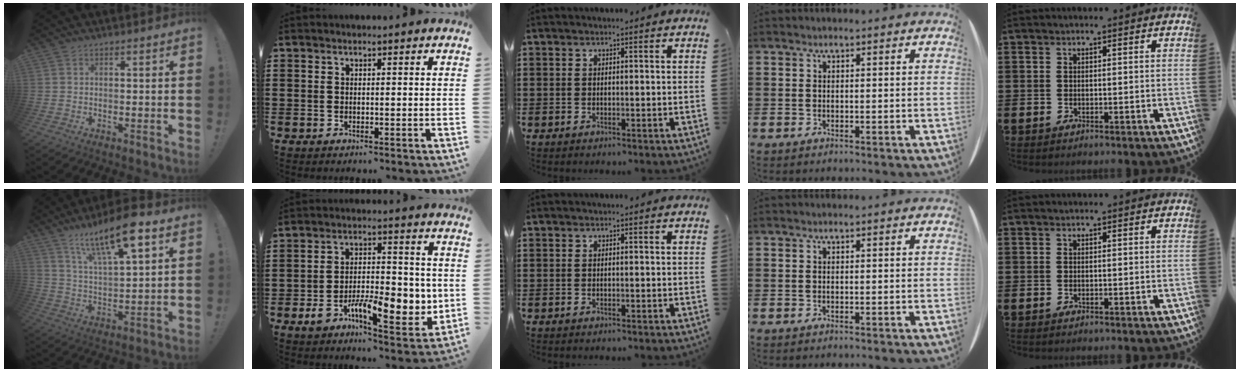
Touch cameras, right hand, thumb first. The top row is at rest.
{"thumb": {"total": 16.6, "force": [9.7, 4.9, 12.5], "torque": [-0.202, -0.049, 0.155]}, "index": {"total": 11.6, "force": [-3.4, 5.7, 9.5], "torque": [-0.155, 0.005, -0.054]}}